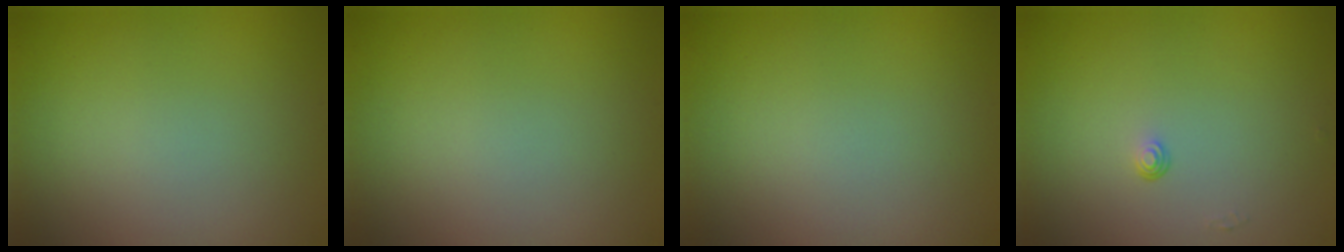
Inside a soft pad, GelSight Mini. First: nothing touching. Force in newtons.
{"total": 0.0}
{"total": 0.0}
{"total": 0.6, "press": 0.4, "slide": 0.5}